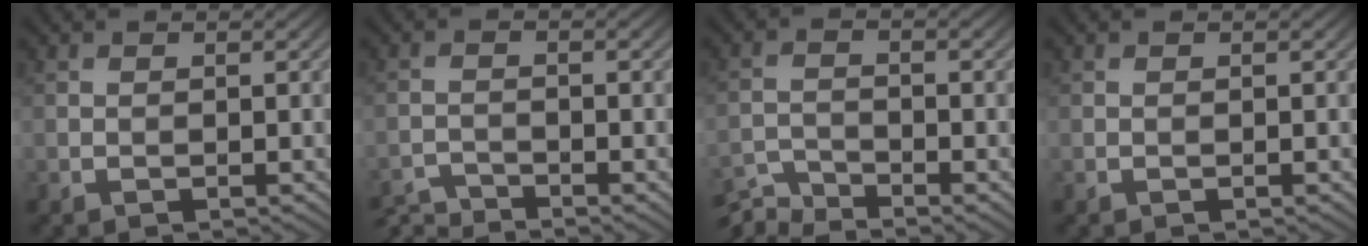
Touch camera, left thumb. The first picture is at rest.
{"total": 3.1, "force": [-2.9, 0.3, 0.9], "torque": [-0.023, -0.005, -0.063]}
{"total": 4.3, "force": [-3.9, 0.6, 1.6], "torque": [-0.039, -0.005, -0.087]}
{"total": 0.0}